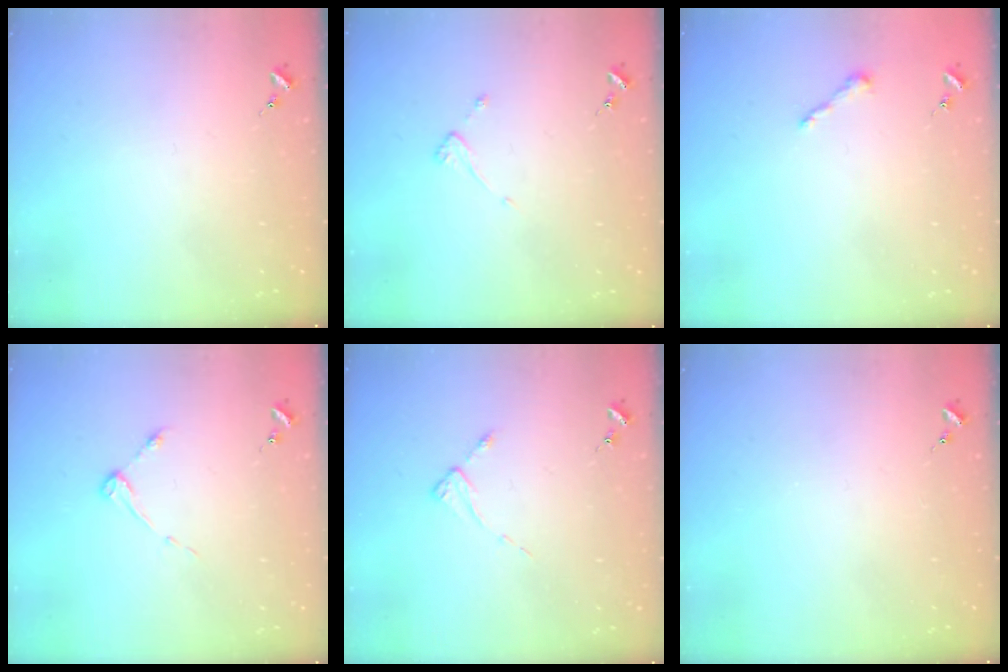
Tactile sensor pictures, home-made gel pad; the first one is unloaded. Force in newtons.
{"total": 3.4, "press": 3.4, "slide": 0.1}
{"total": 4.3, "press": 4.3, "slide": 0.5}
{"total": 3.7, "press": 3.7, "slide": 0.5}
{"total": 2.2, "press": 2.2, "slide": 0.4}
{"total": 0.0}